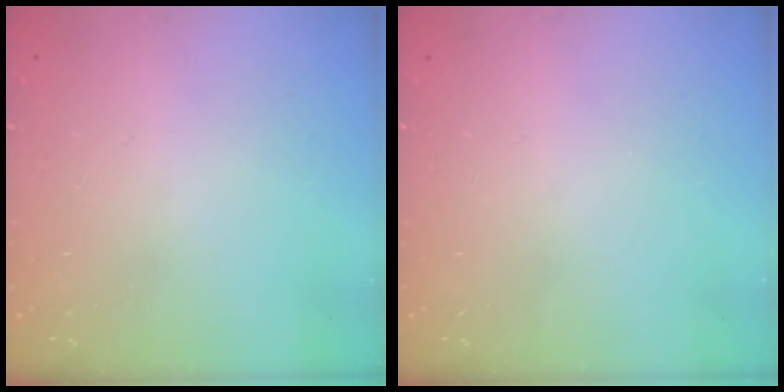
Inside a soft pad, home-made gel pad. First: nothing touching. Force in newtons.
{"total": 2.7, "press": 2.0, "slide": 1.8}